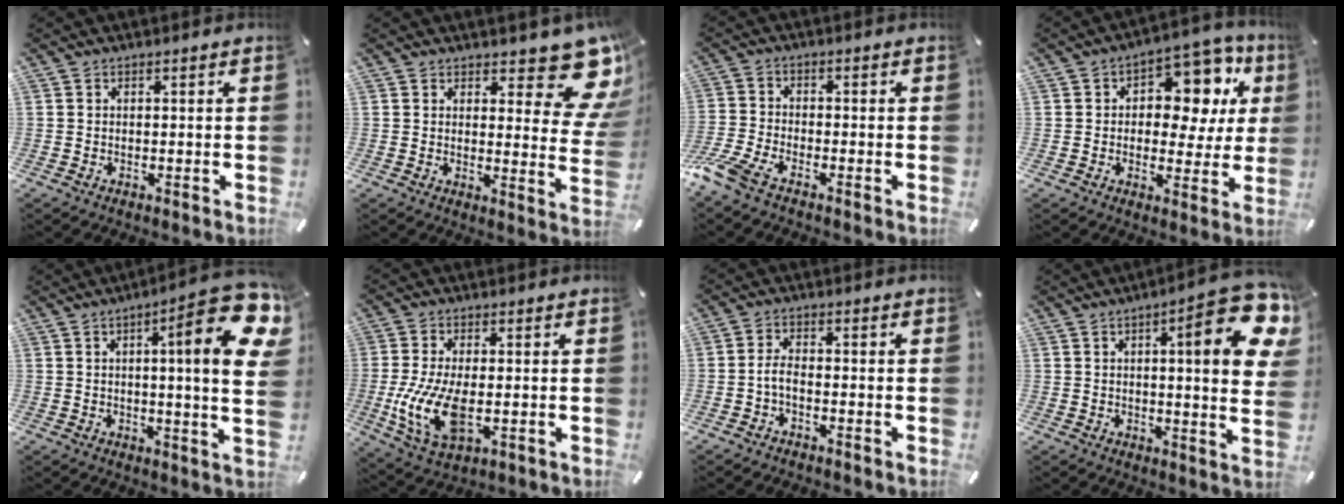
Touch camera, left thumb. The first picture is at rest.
{"total": 13.4, "force": [9.1, 5.1, 8.3], "torque": [-0.083, -0.082, 0.156]}
{"total": 6.3, "force": [-4.7, 2.0, 3.7], "torque": [-0.104, -0.003, -0.094]}
{"total": 14.2, "force": [5.1, 9.2, 9.6], "torque": [-0.118, -0.039, 0.088]}
{"total": 20.3, "force": [6.8, 3.9, 18.7], "torque": [-0.258, -0.043, 0.088]}
{"total": 11.9, "force": [-1.5, 5.9, 10.2], "torque": [-0.231, -0.018, -0.022]}
{"total": 3.3, "force": [-1.5, 1.2, 2.7], "torque": [-0.061, 0.004, -0.031]}
{"total": 18.0, "force": [7.2, 4.2, 16.0], "torque": [-0.210, -0.044, 0.100]}